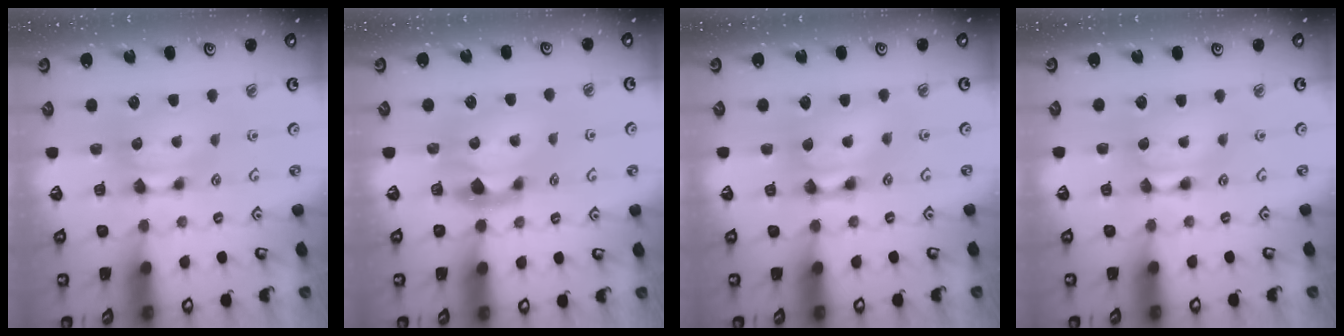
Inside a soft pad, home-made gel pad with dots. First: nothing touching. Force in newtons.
{"total": 2.2, "press": 1.9, "slide": 1.2}
{"total": 3.1, "press": 3.1, "slide": 0.3}
{"total": 1.8, "press": 1.8, "slide": 0.1}